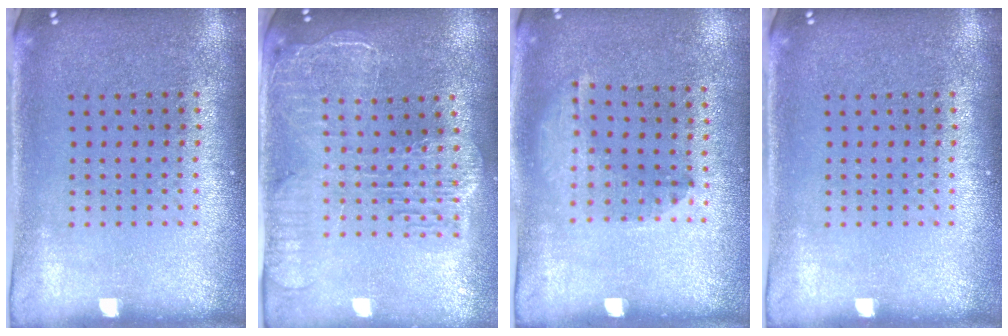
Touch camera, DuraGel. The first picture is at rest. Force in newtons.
{"total": 2.3, "press": 2.0, "slide": 1.1}
{"total": 1.4, "press": 0.9, "slide": 1.0}
{"total": 0.0}